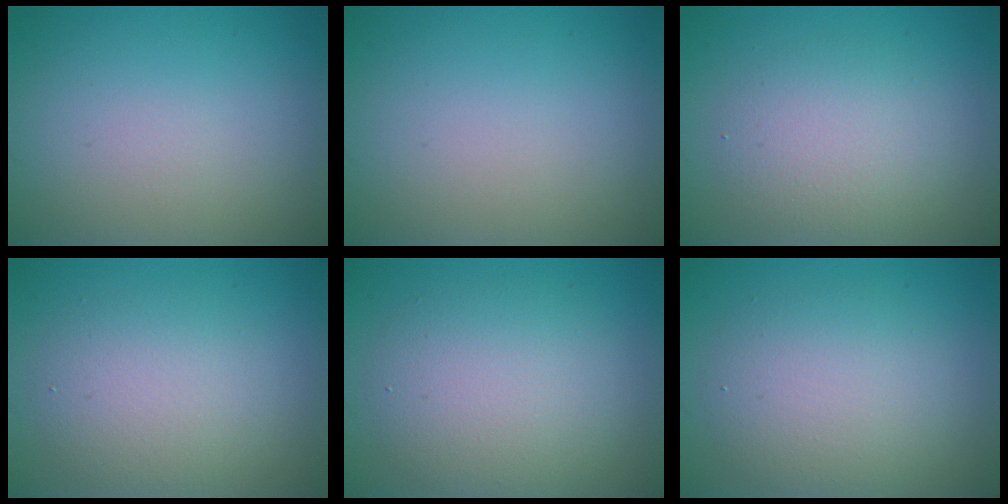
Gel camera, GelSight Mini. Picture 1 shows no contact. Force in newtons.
{"total": 0.0}
{"total": 3.8, "press": 3.8, "slide": 0.1}
{"total": 2.6, "press": 2.6, "slide": 0.3}
{"total": 5.3, "press": 5.3, "slide": 0.0}
{"total": 4.5, "press": 4.4, "slide": 0.4}